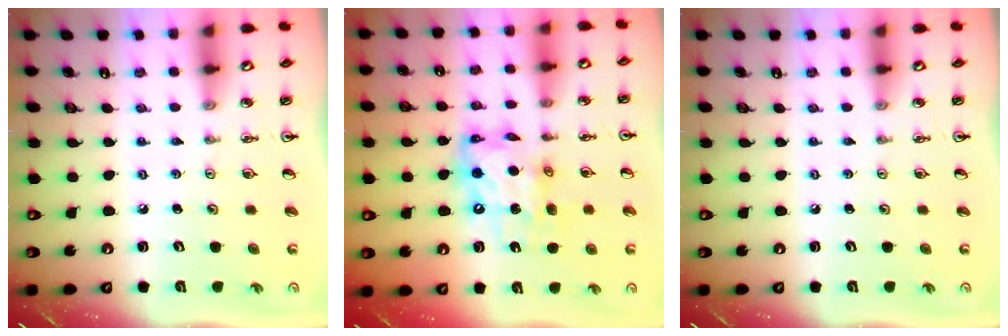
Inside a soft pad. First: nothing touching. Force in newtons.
{"total": 10.9, "press": 10.9, "slide": 0.9}
{"total": 0.0}